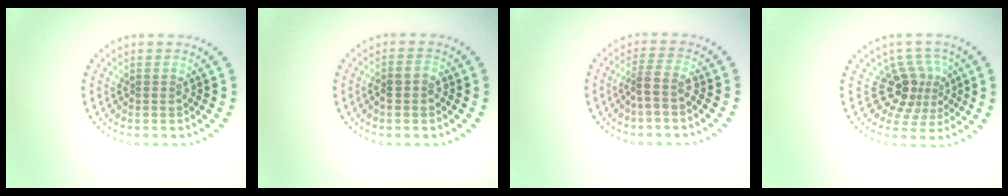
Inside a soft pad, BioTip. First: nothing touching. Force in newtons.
{"total": 1.3, "press": 1.3, "slide": 0.4}
{"total": 2.2, "press": 1.6, "slide": 1.5}
{"total": 3.7, "press": 2.6, "slide": 2.7}